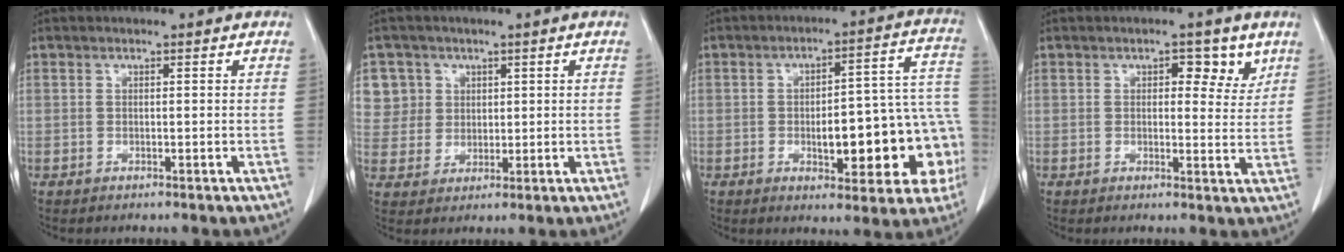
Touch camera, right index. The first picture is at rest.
{"total": 6.7, "force": [2.7, 6.1, 0.0], "torque": [0.011, 0.016, 0.063]}
{"total": 17.3, "force": [-4.0, 5.7, 15.9], "torque": [-0.139, 0.050, -0.032]}
{"total": 4.2, "force": [2.2, 2.2, 2.8], "torque": [-0.023, 0.001, 0.023]}